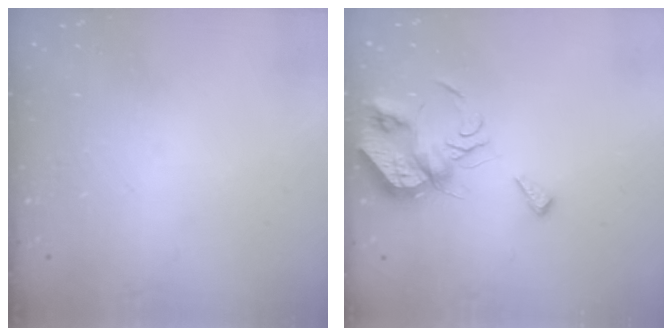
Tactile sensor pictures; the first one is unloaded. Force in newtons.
{"total": 8.4, "press": 8.3, "slide": 0.6}